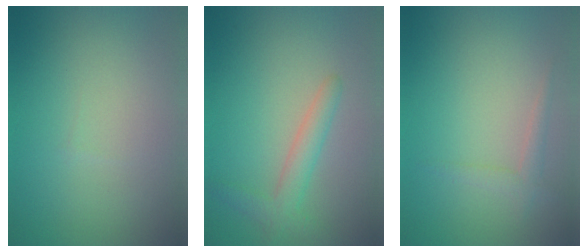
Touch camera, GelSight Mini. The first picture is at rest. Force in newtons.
{"total": 2.1, "press": 2.1, "slide": 0.2}
{"total": 1.4, "press": 1.4, "slide": 0.1}